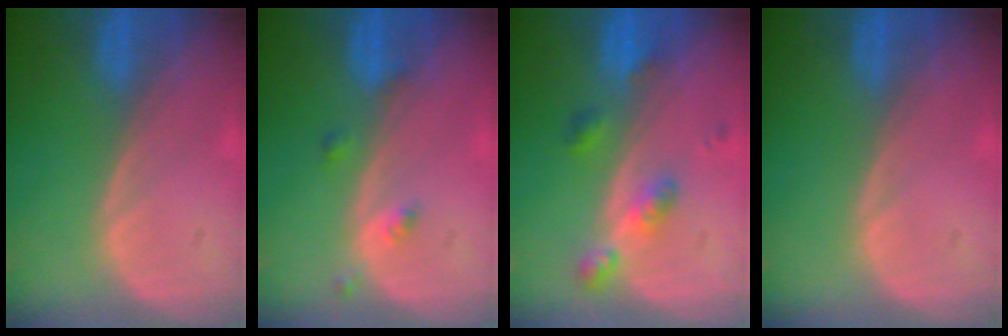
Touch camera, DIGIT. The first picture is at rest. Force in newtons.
{"total": 1.8, "press": 1.8, "slide": 0.1}
{"total": 4.7, "press": 4.2, "slide": 2.0}
{"total": 0.0}